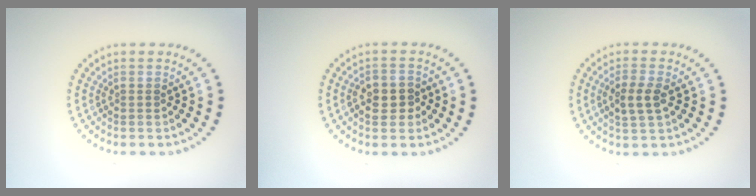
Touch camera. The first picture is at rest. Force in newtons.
{"total": 2.8, "press": 2.8, "slide": 0.6}
{"total": 2.6, "press": 2.5, "slide": 0.6}